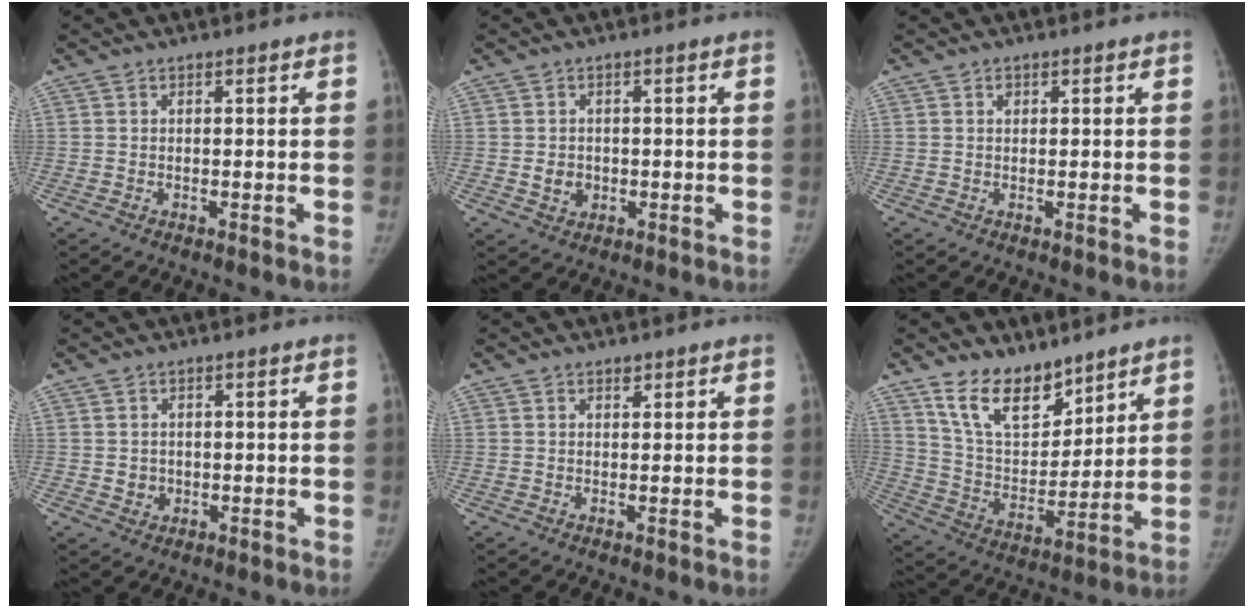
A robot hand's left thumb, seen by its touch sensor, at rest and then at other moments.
{"total": 3.3, "force": [-0.4, 2.9, 1.5], "torque": [-0.010, 0.002, -0.001]}
{"total": 0.8, "force": [0.4, 0.7, 0.4], "torque": [0.000, 0.000, 0.006]}
{"total": 2.4, "force": [-0.1, 2.2, 0.8], "torque": [-0.001, 0.002, 0.003]}
{"total": 0.9, "force": [0.7, 0.5, 0.3], "torque": [0.002, -0.005, 0.008]}
{"total": 14.2, "force": [10.3, 7.2, 6.7], "torque": [-0.075, -0.071, 0.198]}